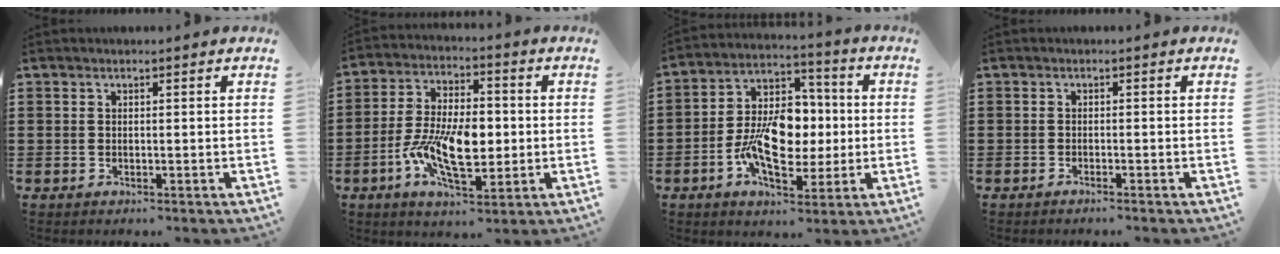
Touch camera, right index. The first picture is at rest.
{"total": 11.2, "force": [-2.1, 5.6, 9.5], "torque": [-0.193, -0.002, -0.041]}
{"total": 11.3, "force": [-1.8, 7.0, 8.7], "torque": [-0.174, 0.004, -0.036]}
{"total": 0.8, "force": [-0.8, -0.1, 0.3], "torque": [-0.005, 0.000, -0.015]}